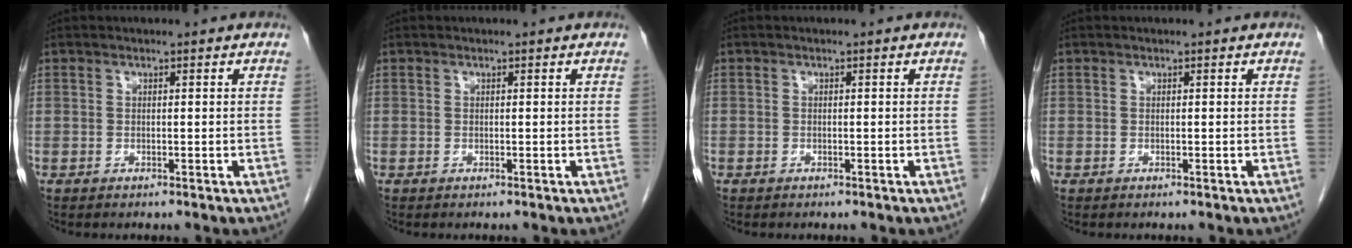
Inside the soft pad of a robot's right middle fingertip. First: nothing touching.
{"total": 0.0}
{"total": 0.0}
{"total": 0.0}